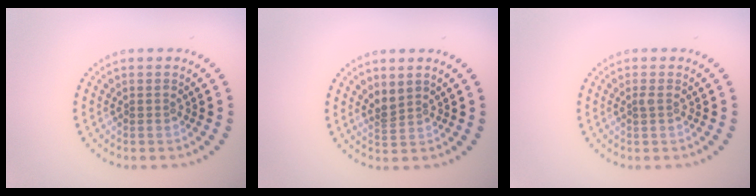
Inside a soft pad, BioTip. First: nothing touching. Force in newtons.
{"total": 1.3, "press": 0.8, "slide": 1.0}
{"total": 0.6, "press": 0.4, "slide": 0.3}